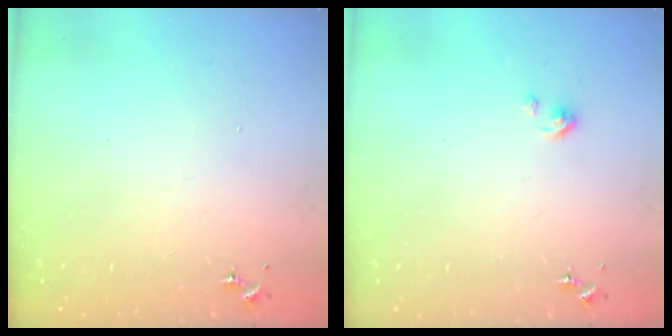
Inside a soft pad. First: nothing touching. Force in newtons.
{"total": 3.0, "press": 3.0, "slide": 0.3}